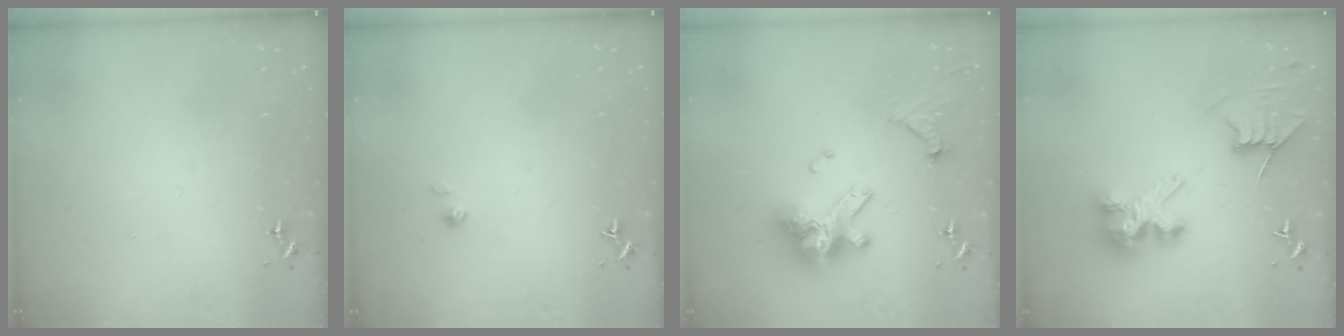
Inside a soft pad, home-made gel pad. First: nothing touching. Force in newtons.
{"total": 2.2, "press": 2.2, "slide": 0.2}
{"total": 15.0, "press": 14.8, "slide": 2.2}
{"total": 9.5, "press": 9.5, "slide": 0.7}